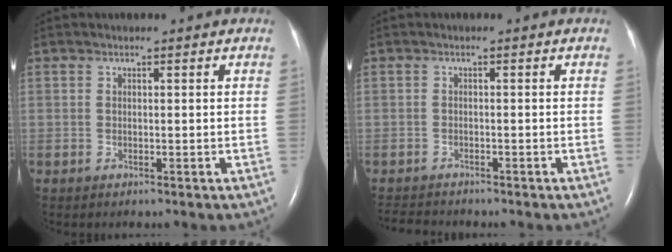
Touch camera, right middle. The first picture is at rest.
{"total": 3.8, "force": [-3.7, 0.6, 0.7], "torque": [-0.009, -0.013, -0.059]}